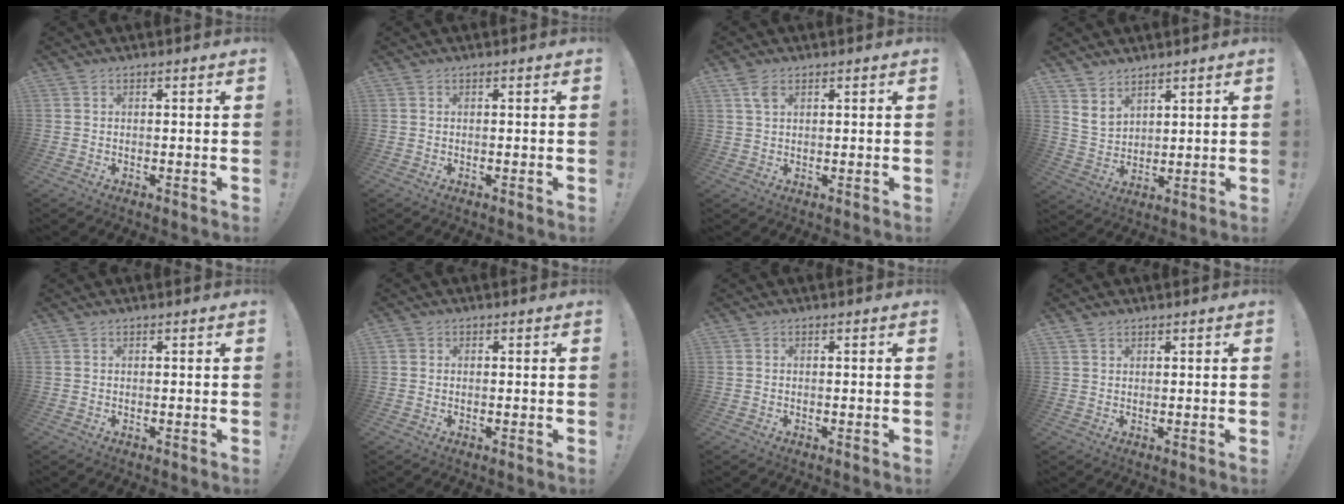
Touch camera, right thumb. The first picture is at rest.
{"total": 0.0}
{"total": 3.8, "force": [2.0, 1.9, 2.5], "torque": [-0.046, -0.003, 0.037]}
{"total": 6.3, "force": [4.9, 3.8, 1.4], "torque": [-0.028, -0.037, 0.096]}
{"total": 0.0}
{"total": 1.1, "force": [0.4, 1.0, 0.2], "torque": [-0.003, 0.002, 0.007]}
{"total": 0.0}
{"total": 1.6, "force": [1.3, 0.9, 0.4], "torque": [-0.005, -0.004, 0.024]}